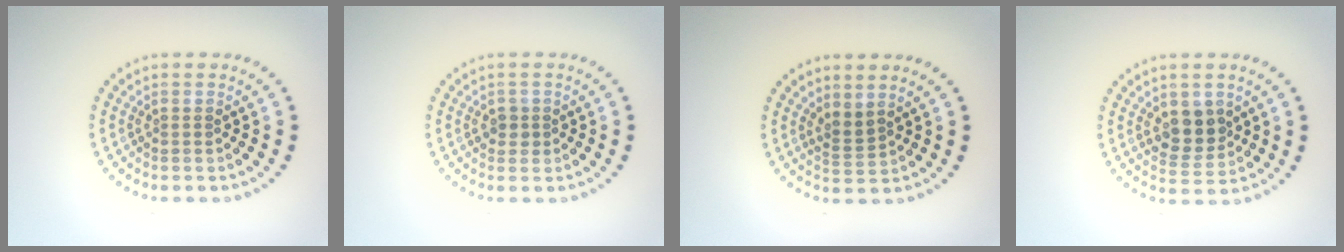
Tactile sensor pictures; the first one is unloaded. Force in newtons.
{"total": 1.3, "press": 1.2, "slide": 0.6}
{"total": 1.8, "press": 1.3, "slide": 1.3}
{"total": 3.4, "press": 3.3, "slide": 0.9}